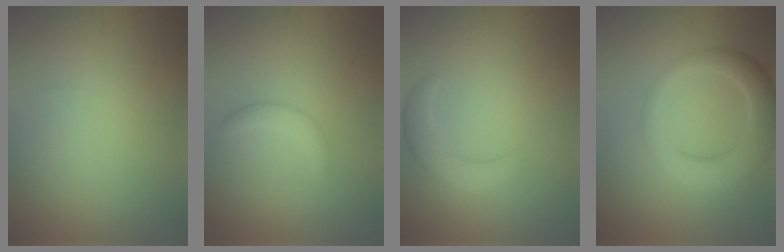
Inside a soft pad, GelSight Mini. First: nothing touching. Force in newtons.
{"total": 1.6, "press": 1.6, "slide": 0.2}
{"total": 3.1, "press": 3.1, "slide": 0.3}
{"total": 5.6, "press": 5.6, "slide": 0.2}